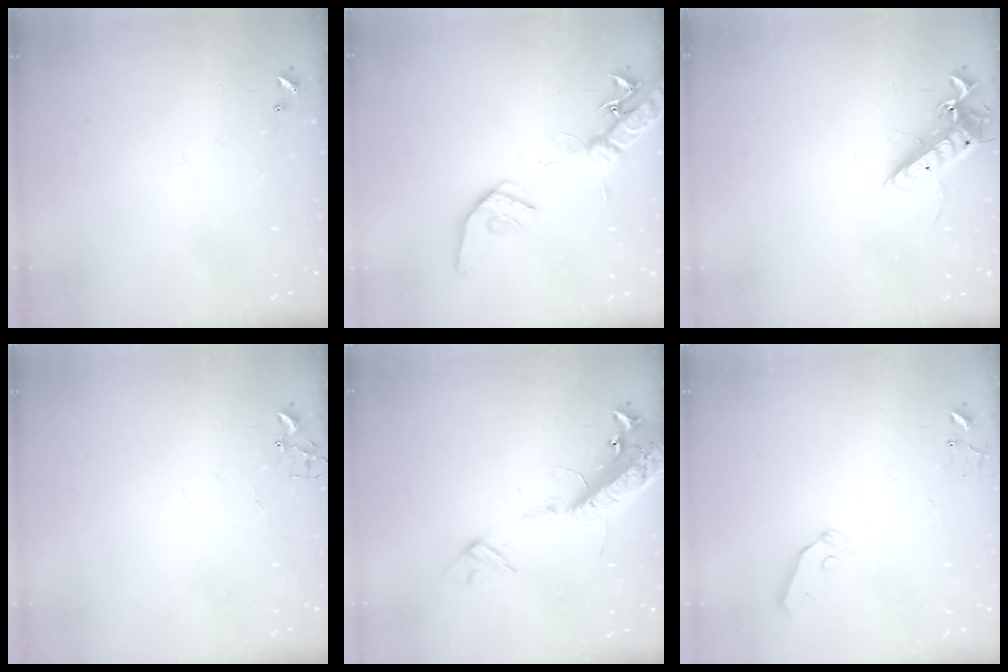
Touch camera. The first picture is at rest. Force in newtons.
{"total": 16.5, "press": 16.2, "slide": 2.9}
{"total": 13.2, "press": 13.1, "slide": 1.2}
{"total": 1.7, "press": 1.6, "slide": 0.2}
{"total": 16.4, "press": 16.1, "slide": 3.1}
{"total": 4.9, "press": 4.8, "slide": 0.8}